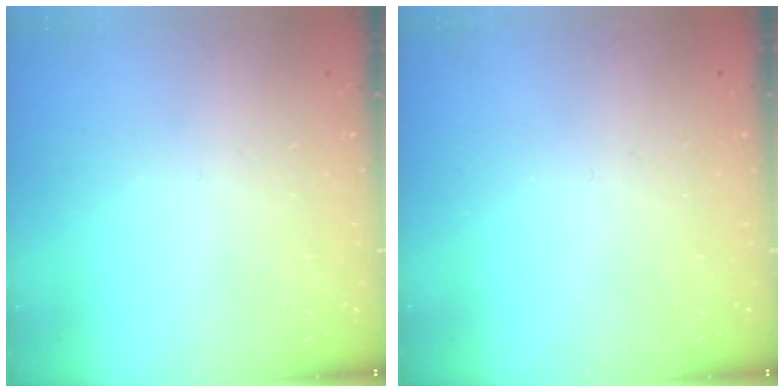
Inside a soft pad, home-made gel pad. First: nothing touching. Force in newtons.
{"total": 0.0}